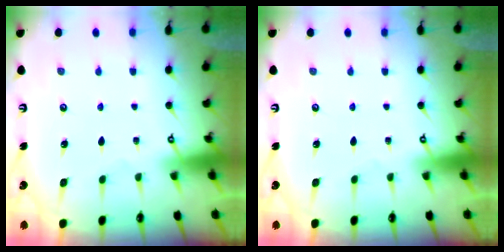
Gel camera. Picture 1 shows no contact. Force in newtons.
{"total": 0.0}